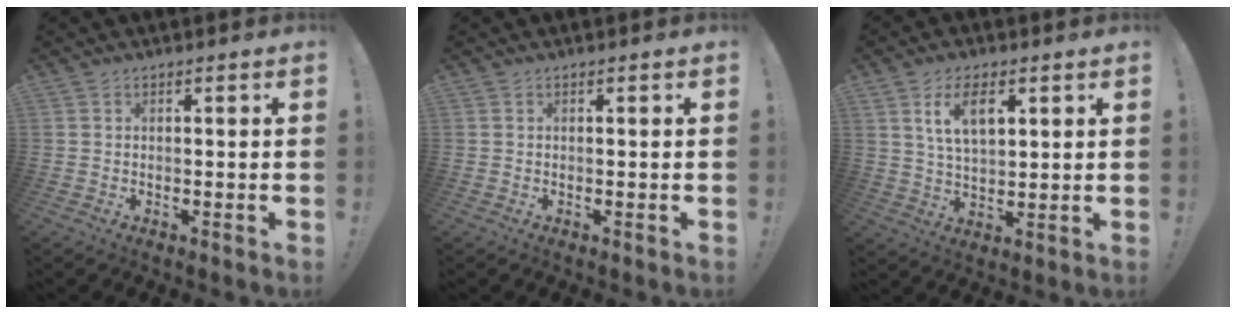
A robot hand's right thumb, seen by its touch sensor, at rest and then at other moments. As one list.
[{"total": 0.0}, {"total": 9.2, "force": [4.2, 4.6, 6.8], "torque": [-0.107, -0.007, 0.074]}]